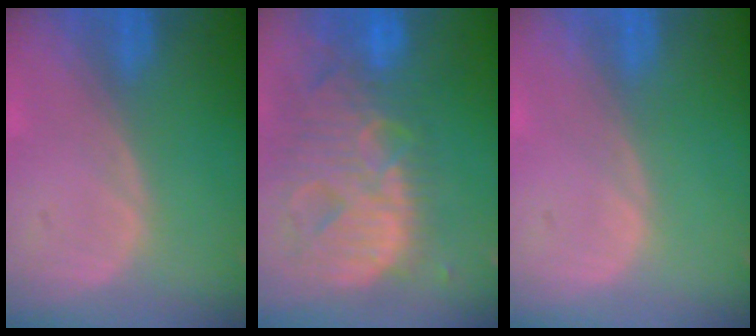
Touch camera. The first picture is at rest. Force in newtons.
{"total": 13.7, "press": 11.7, "slide": 7.2}
{"total": 0.0}